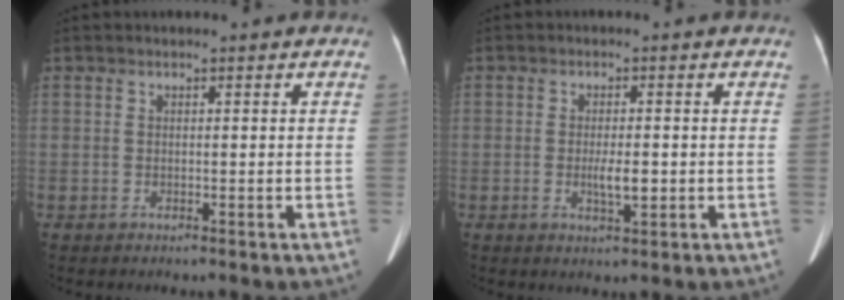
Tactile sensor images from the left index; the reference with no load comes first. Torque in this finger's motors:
{"motor_torque": [0.00, 0.00, 0.01, 0.06]}